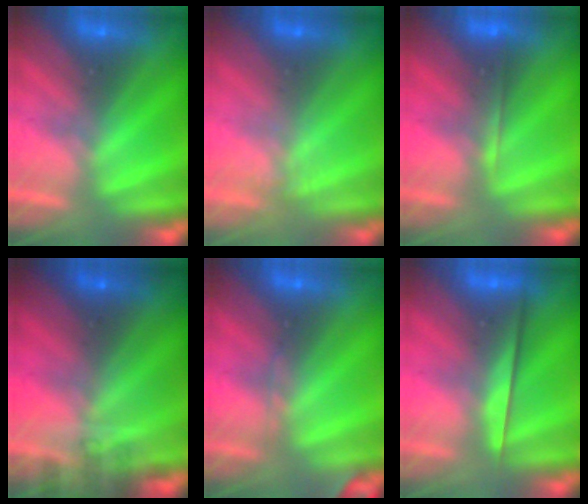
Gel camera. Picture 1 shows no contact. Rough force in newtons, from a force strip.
{"total": 1.1}
{"total": 1.9}
{"total": 7.4}
{"total": 2.8}
{"total": 2.2}